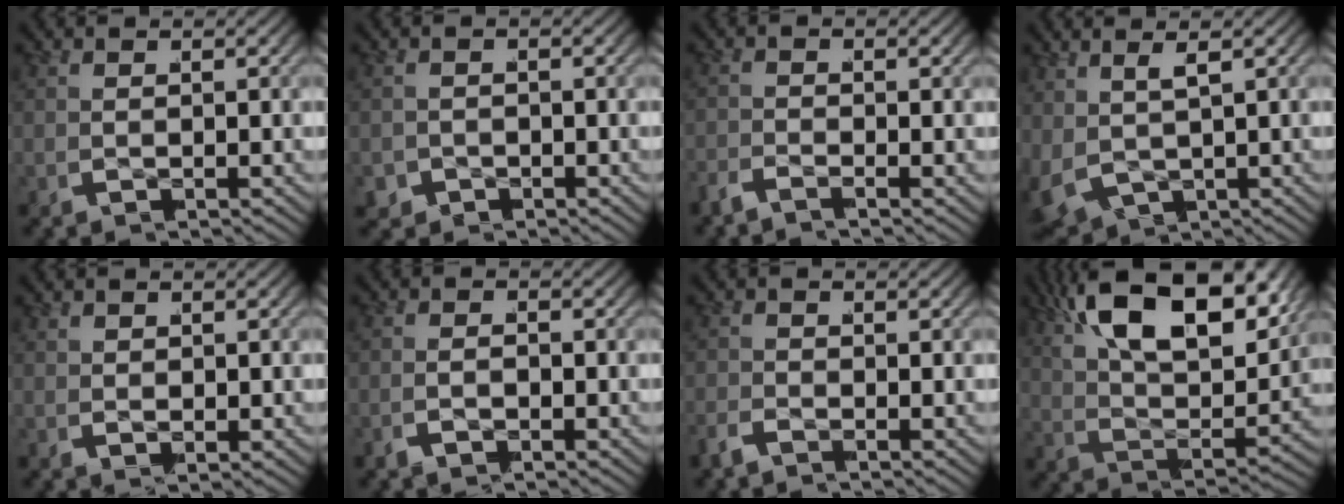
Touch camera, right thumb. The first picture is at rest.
{"total": 2.1, "force": [-1.5, 1.5, 0.1], "torque": [-0.012, -0.016, -0.017]}
{"total": 1.7, "force": [-1.3, -1.0, -0.4], "torque": [0.014, 0.011, -0.042]}
{"total": 4.7, "force": [-1.1, 3.6, 2.8], "torque": [-0.072, -0.025, 0.006]}
{"total": 0.8, "force": [0.6, 0.2, 0.4], "torque": [-0.005, 0.000, 0.015]}
{"total": 0.9, "force": [-0.8, 0.1, 0.4], "torque": [-0.004, 0.004, -0.022]}
{"total": 1.2, "force": [-0.9, -0.6, -0.4], "torque": [0.008, 0.007, -0.029]}
{"total": 12.5, "force": [5.4, 5.9, 9.6], "torque": [-0.188, 0.004, 0.086]}